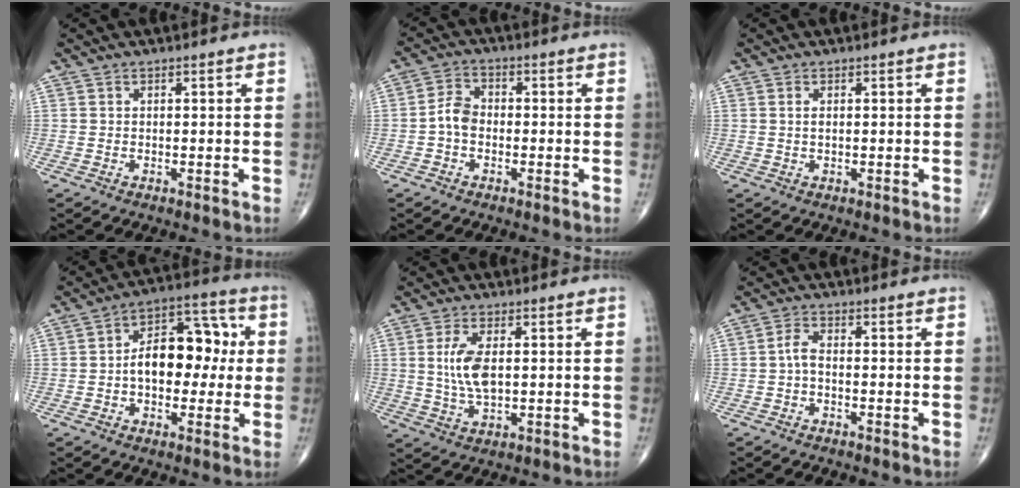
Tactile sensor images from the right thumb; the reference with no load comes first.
{"total": 4.3, "force": [-1.1, 3.1, 2.9], "torque": [-0.047, 0.015, -0.031]}
{"total": 1.1, "force": [0.3, 0.5, 1.0], "torque": [-0.022, 0.003, 0.007]}
{"total": 13.7, "force": [0.1, 8.5, 10.7], "torque": [-0.127, 0.037, -0.007]}
{"total": 7.3, "force": [1.0, 3.3, 6.4], "torque": [-0.135, -0.006, 0.021]}
{"total": 2.4, "force": [-0.6, 1.0, 2.1], "torque": [-0.045, 0.008, -0.015]}